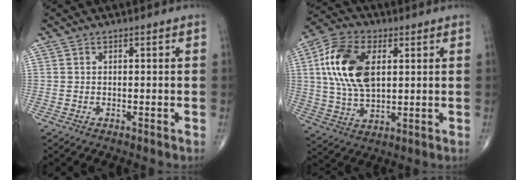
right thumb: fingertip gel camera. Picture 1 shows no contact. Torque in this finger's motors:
{"motor_torque": [-0.63, 1.77, 0.34, -0.05, 0.12]}